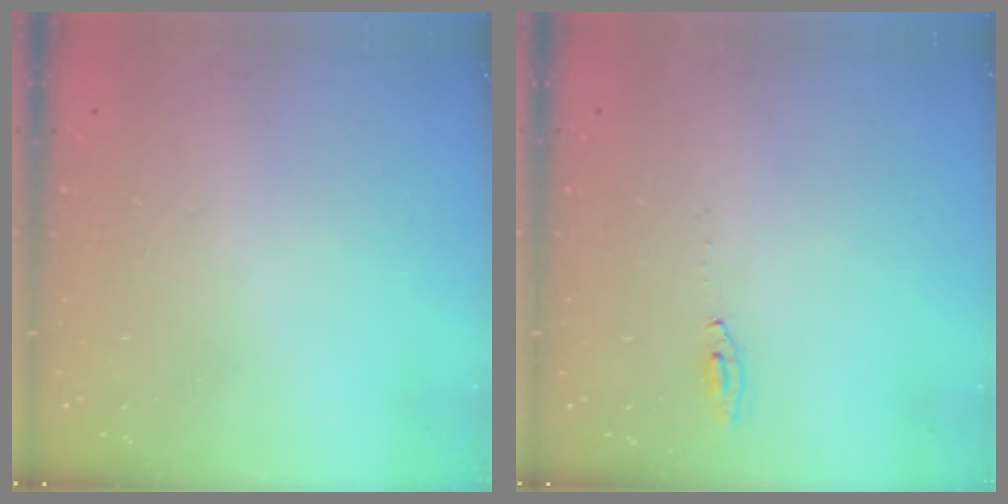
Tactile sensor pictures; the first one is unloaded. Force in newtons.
{"total": 2.2, "press": 2.2, "slide": 0.2}